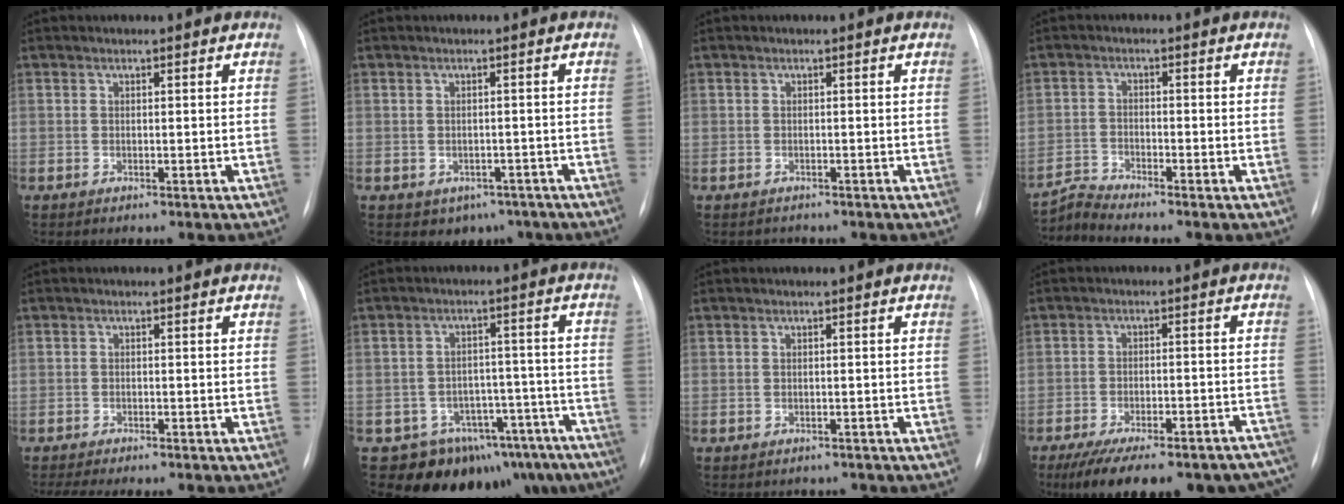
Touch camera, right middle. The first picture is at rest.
{"total": 3.8, "force": [-2.5, 2.8, 1.0], "torque": [-0.002, 0.007, -0.025]}
{"total": 0.8, "force": [-0.5, 0.6, -0.2], "torque": [-0.002, 0.005, -0.010]}
{"total": 3.7, "force": [-3.3, -1.5, -0.7], "torque": [0.005, -0.015, -0.064]}
{"total": 7.9, "force": [-6.9, 1.6, 3.6], "torque": [-0.045, -0.001, -0.096]}
{"total": 15.5, "force": [-12.5, 8.6, 3.2], "torque": [-0.015, 0.054, -0.148]}
{"total": 2.7, "force": [-2.4, 1.2, 0.1], "torque": [-0.001, 0.004, -0.029]}
{"total": 23.4, "force": [-19.3, 7.2, 11.1], "torque": [-0.128, 0.005, -0.247]}